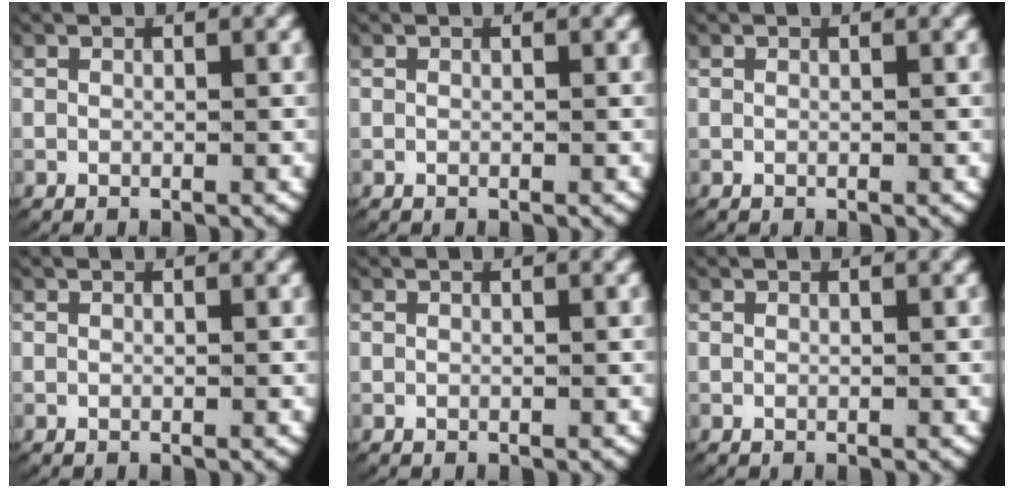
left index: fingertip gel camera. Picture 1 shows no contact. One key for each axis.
{"total": 0.0}
{"total": 0.0}
{"total": 0.0}
{"total": 0.0}
{"total": 0.0}